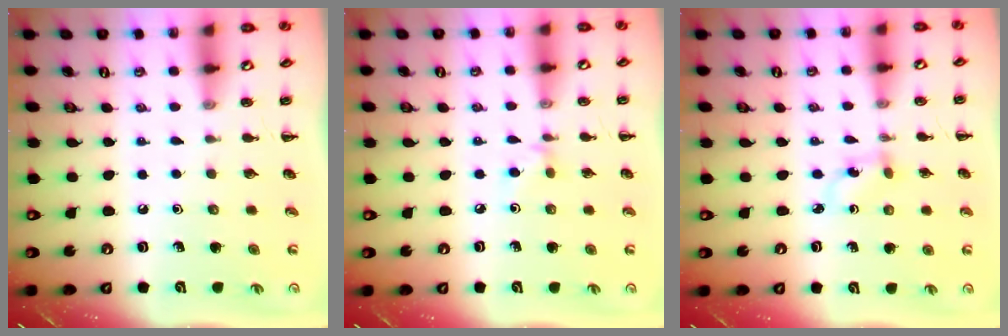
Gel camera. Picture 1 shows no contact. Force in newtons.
{"total": 3.8, "press": 3.6, "slide": 1.2}
{"total": 2.2, "press": 2.0, "slide": 1.0}